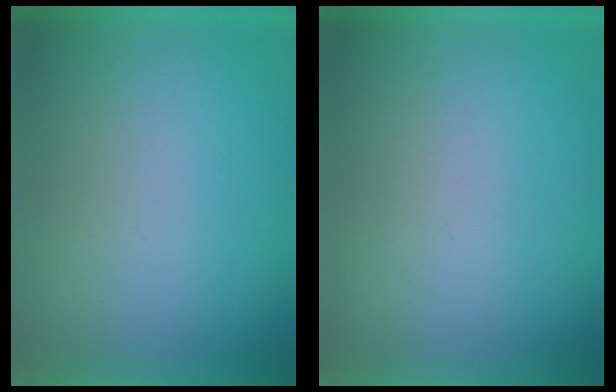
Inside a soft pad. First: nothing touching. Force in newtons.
{"total": 1.4}